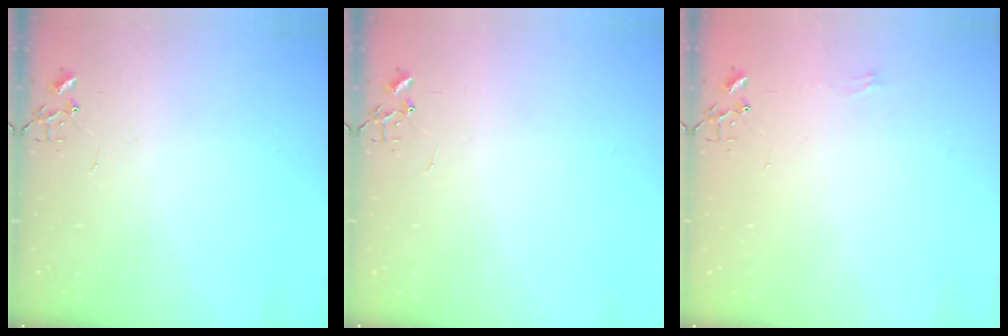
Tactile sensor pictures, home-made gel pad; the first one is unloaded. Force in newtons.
{"total": 0.0}
{"total": 4.4, "press": 4.4, "slide": 0.5}